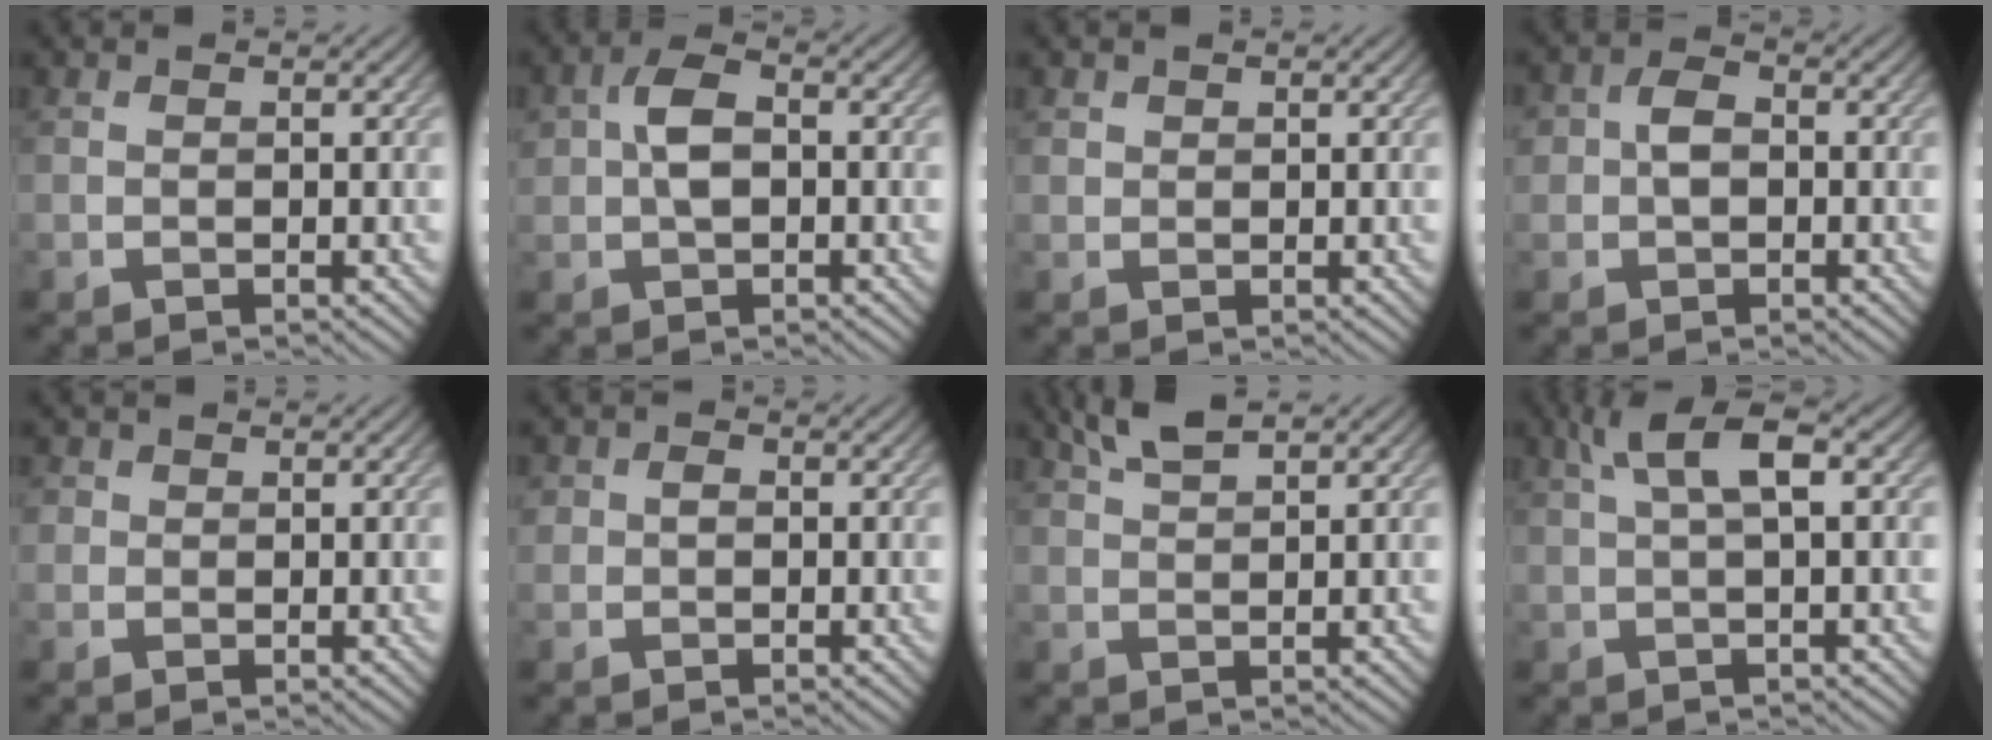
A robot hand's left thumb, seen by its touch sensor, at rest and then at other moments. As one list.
[{"total": 4.6, "force": [0.0, 2.9, 3.6], "torque": [-0.070, 0.008, -0.005]}, {"total": 1.1, "force": [0.7, 0.8, 0.1], "torque": [-0.003, -0.002, 0.014]}, {"total": 3.5, "force": [-0.3, 2.7, 2.2], "torque": [-0.040, 0.004, -0.014]}, {"total": 1.5, "force": [0.4, 1.5, 0.3], "torque": [-0.002, -0.002, 0.002]}, {"total": 2.0, "force": [0.0, 1.8, 0.9], "torque": [-0.015, 0.001, -0.007]}, {"total": 3.3, "force": [2.4, 0.7, 2.2], "torque": [-0.051, 0.010, 0.052]}, {"total": 4.9, "force": [1.5, 1.2, 4.5], "torque": [-0.082, 0.017, 0.026]}]